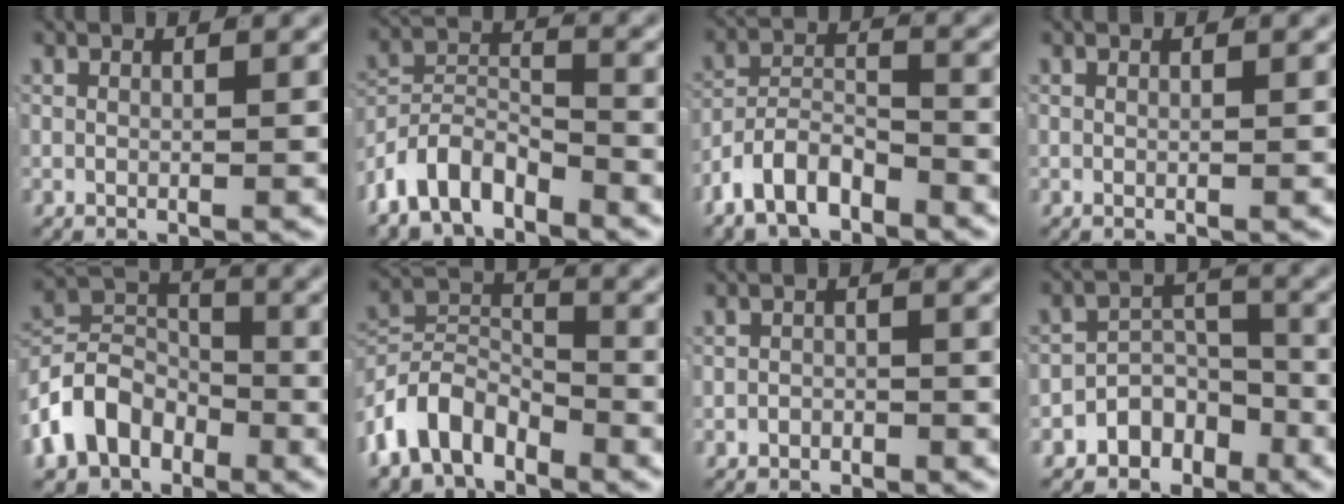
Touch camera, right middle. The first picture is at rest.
{"total": 7.6, "force": [-5.1, 4.5, 3.4], "torque": [-0.057, -0.011, -0.094]}
{"total": 5.8, "force": [-4.0, 3.3, 2.7], "torque": [-0.045, -0.001, -0.080]}
{"total": 0.0}
{"total": 8.7, "force": [-2.6, 6.7, 4.8], "torque": [-0.087, -0.013, -0.049]}
{"total": 8.3, "force": [-4.3, 5.7, 4.1], "torque": [-0.071, -0.016, -0.079]}
{"total": 1.4, "force": [-1.3, 0.6, 0.0], "torque": [0.009, 0.001, -0.023]}
{"total": 6.5, "force": [-4.4, 4.4, 1.9], "torque": [-0.017, -0.007, -0.079]}